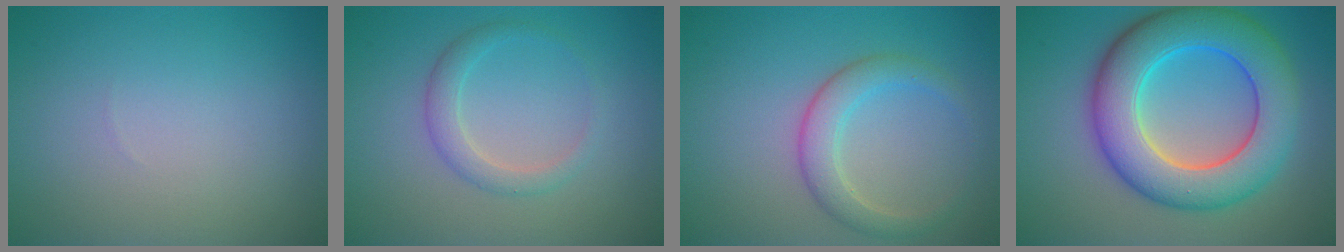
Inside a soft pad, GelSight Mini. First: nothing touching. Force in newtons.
{"total": 2.2, "press": 2.2, "slide": 0.2}
{"total": 3.1, "press": 3.1, "slide": 0.3}
{"total": 10.2, "press": 10.2, "slide": 0.2}